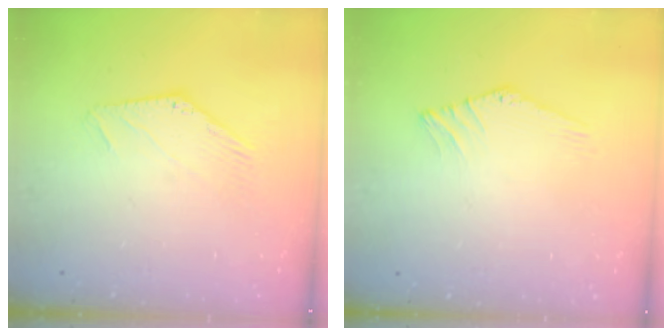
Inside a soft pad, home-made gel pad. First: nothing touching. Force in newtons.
{"total": 0.0}